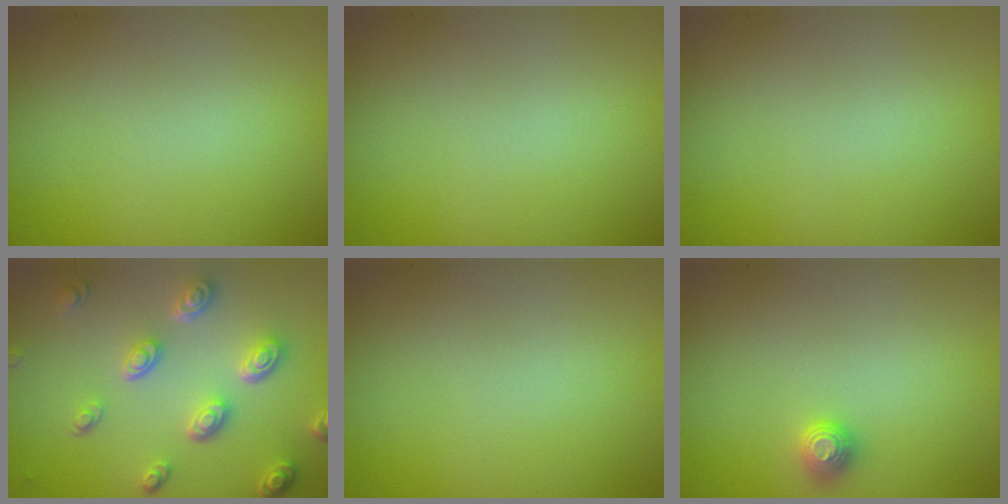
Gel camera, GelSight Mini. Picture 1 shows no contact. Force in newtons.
{"total": 0.0}
{"total": 0.0}
{"total": 4.7, "press": 3.6, "slide": 3.1}
{"total": 0.0}
{"total": 1.0, "press": 1.0, "slide": 0.3}